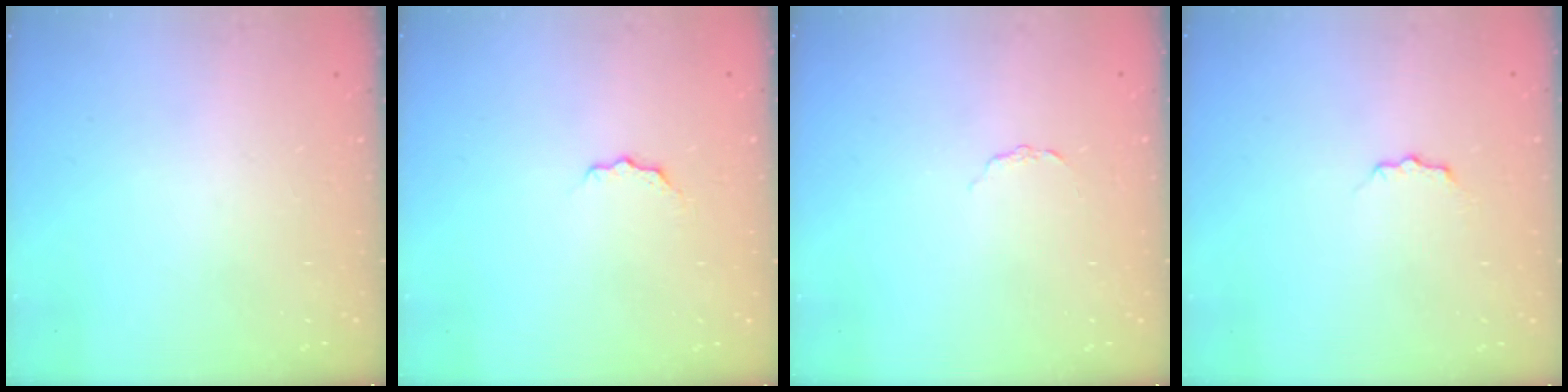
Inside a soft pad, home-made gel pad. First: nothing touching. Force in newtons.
{"total": 3.2, "press": 3.2, "slide": 0.4}
{"total": 2.0, "press": 2.0, "slide": 0.3}
{"total": 3.5, "press": 3.5, "slide": 0.4}